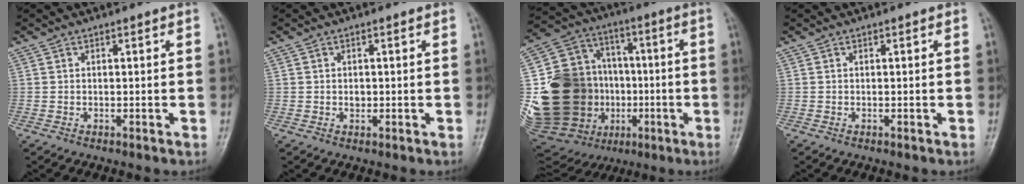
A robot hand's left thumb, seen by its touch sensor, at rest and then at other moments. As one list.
[{"total": 1.1, "force": [0.0, 0.9, 0.7], "torque": [-0.007, 0.001, 0.001]}, {"total": 30.7, "force": [-3.7, 23.7, 19.2], "torque": [-0.381, 0.053, -0.039]}, {"total": 0.0}]